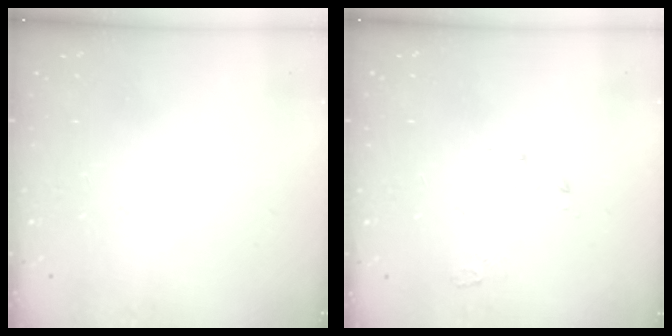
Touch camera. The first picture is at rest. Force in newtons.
{"total": 2.6, "press": 2.6, "slide": 0.2}